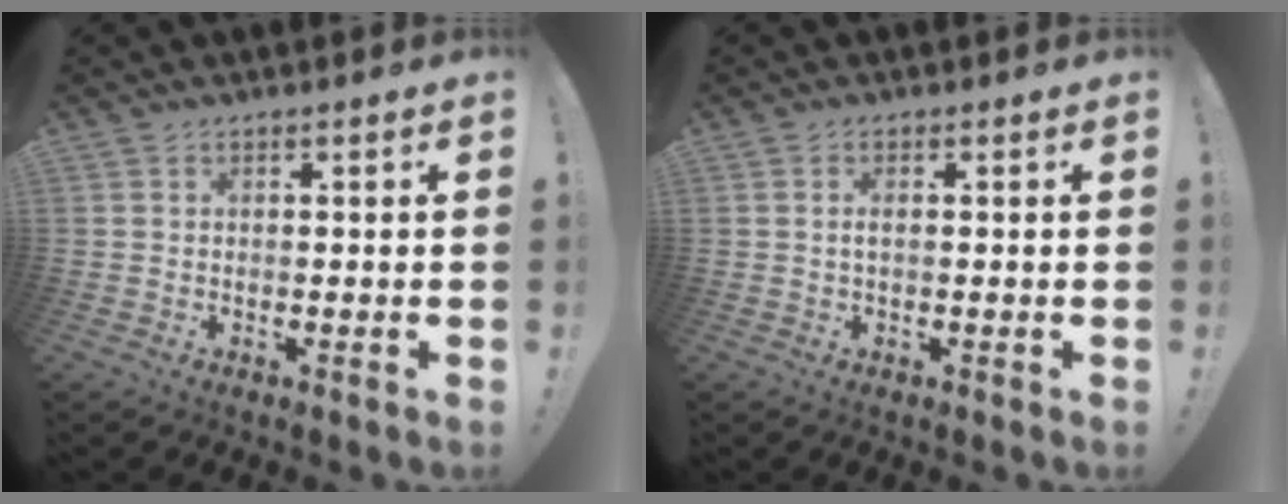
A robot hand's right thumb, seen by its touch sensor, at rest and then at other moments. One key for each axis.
{"total": 1.6, "fx": -0.2, "fy": 0.4, "fz": 1.6, "tx": -0.029, "ty": 0.003, "tz": -0.005}